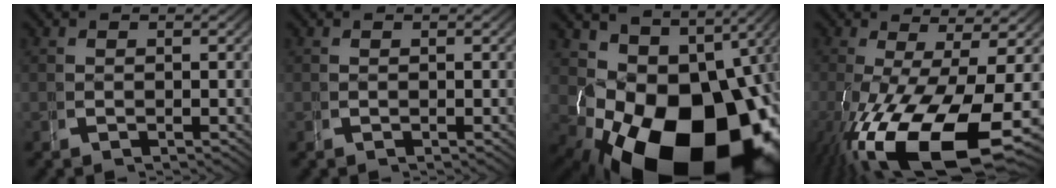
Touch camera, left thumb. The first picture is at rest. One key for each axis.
{"total": 0.0}
{"total": 21.1, "fx": -5.2, "fy": 13.4, "fz": 15.5, "tx": -0.293, "ty": -0.094, "tz": -0.030}
{"total": 15.0, "fx": -3.6, "fy": 7.4, "fz": 12.5, "tx": -0.234, "ty": -0.063, "tz": -0.016}